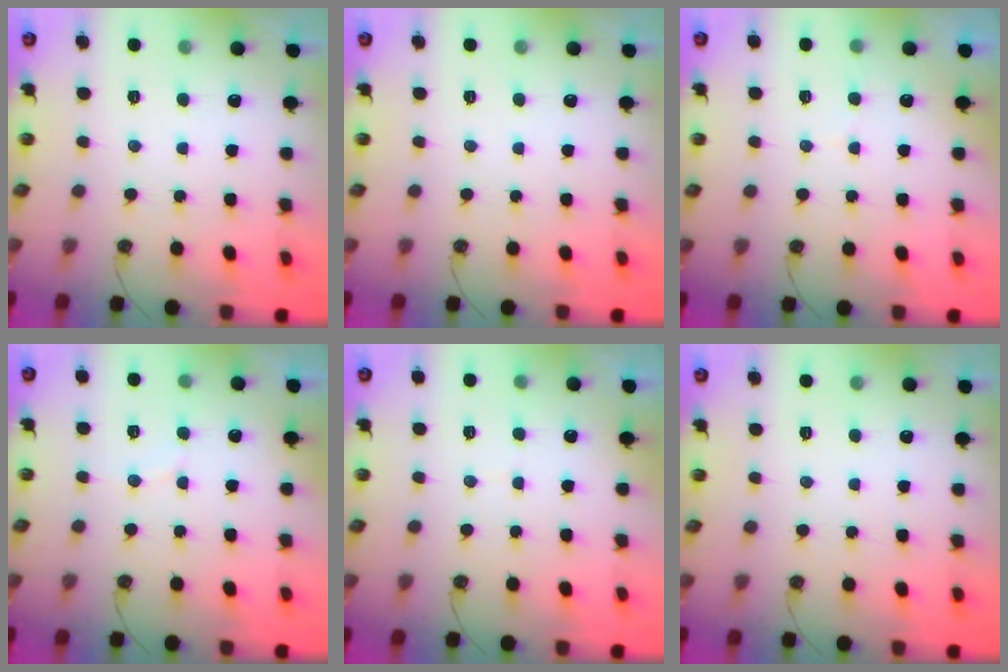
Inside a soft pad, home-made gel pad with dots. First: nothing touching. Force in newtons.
{"total": 0.0}
{"total": 4.9, "press": 4.8, "slide": 0.4}
{"total": 4.7, "press": 4.5, "slide": 1.0}
{"total": 2.2, "press": 2.1, "slide": 0.8}
{"total": 0.0}